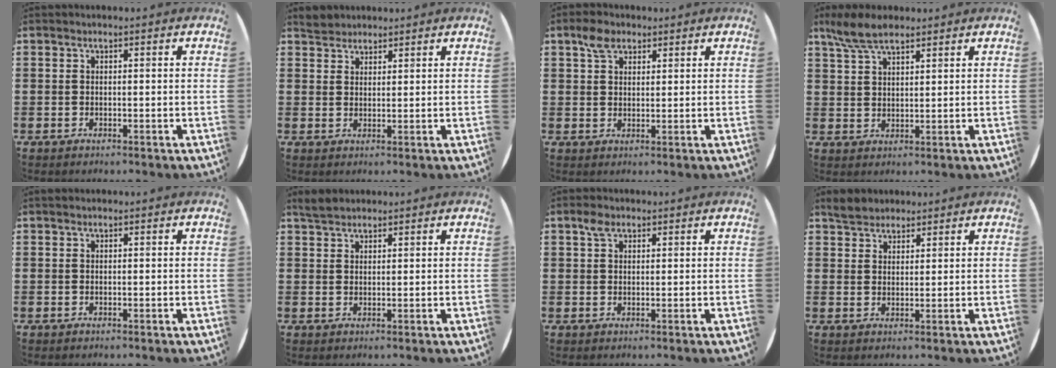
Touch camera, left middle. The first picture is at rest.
{"total": 2.4, "force": [2.3, 0.9, 0.0], "torque": [0.003, 0.002, 0.044]}
{"total": 3.5, "force": [2.4, 2.0, 1.5], "torque": [-0.019, -0.001, 0.042]}
{"total": 5.8, "force": [4.7, 1.8, 2.9], "torque": [-0.067, -0.004, 0.088]}
{"total": 0.0}
{"total": 2.3, "force": [2.2, 0.7, 0.5], "torque": [-0.007, 0.003, 0.041]}
{"total": 2.1, "force": [1.4, 1.2, 1.0], "torque": [-0.014, 0.001, 0.024]}
{"total": 3.0, "force": [2.7, 1.2, 0.0], "torque": [-0.001, 0.002, 0.053]}